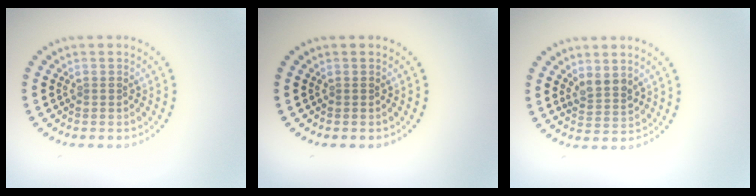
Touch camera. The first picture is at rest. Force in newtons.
{"total": 0.0}
{"total": 2.2, "press": 2.0, "slide": 1.0}